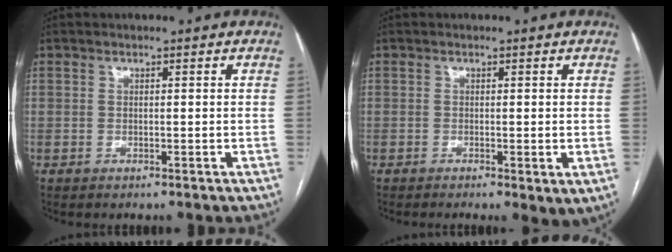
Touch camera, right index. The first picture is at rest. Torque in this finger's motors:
{"motor_torque": [1.07, -1.09, 0.48, 0.07]}